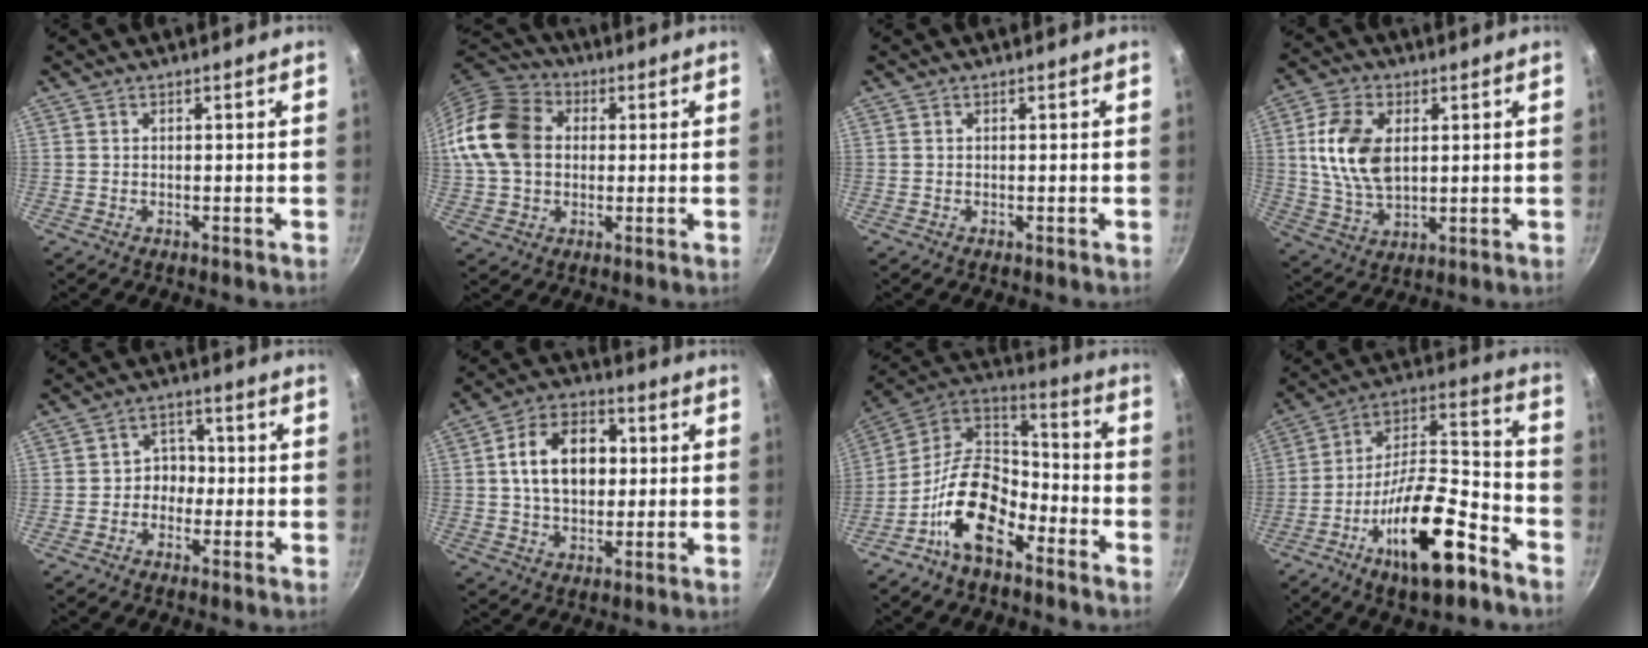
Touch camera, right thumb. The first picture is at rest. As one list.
[{"total": 14.9, "force": [1.4, 11.6, 9.3], "torque": [-0.162, 0.026, 0.011]}, {"total": 0.0}, {"total": 12.6, "force": [2.3, 7.8, 9.7], "torque": [-0.174, -0.007, 0.046]}, {"total": 4.6, "force": [-0.9, 3.9, 2.1], "torque": [0.009, 0.018, -0.023]}, {"total": 14.0, "force": [1.9, 9.8, 9.9], "torque": [-0.130, 0.017, 0.021]}, {"total": 16.3, "force": [-8.5, 9.0, 10.6], "torque": [-0.166, 0.079, -0.178]}, {"total": 21.3, "force": [-11.4, 7.6, 16.3], "torque": [-0.241, 0.073, -0.193]}]